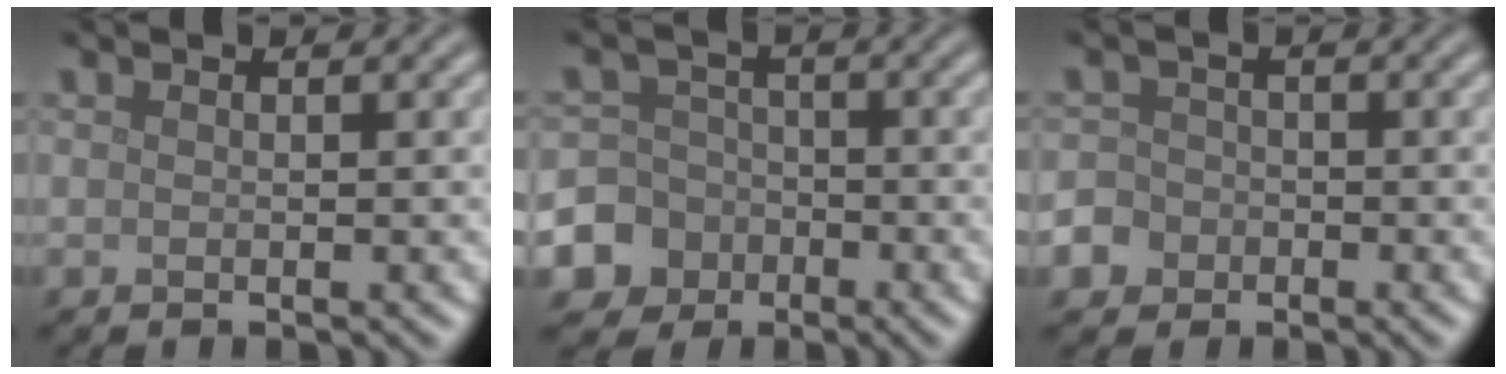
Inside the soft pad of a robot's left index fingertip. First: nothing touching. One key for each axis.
{"total": 7.2, "fx": -3.2, "fy": 6.4, "fz": 0.7, "tx": -0.011, "ty": -0.008, "tz": -0.079}
{"total": 5.0, "fx": -2.6, "fy": 4.2, "fz": 0.9, "tx": -0.012, "ty": -0.010, "tz": -0.062}